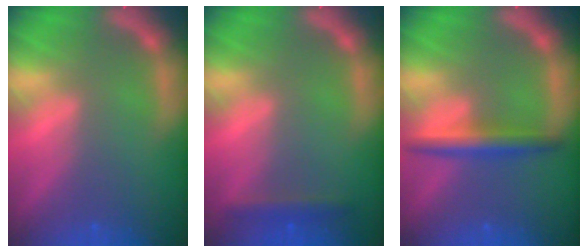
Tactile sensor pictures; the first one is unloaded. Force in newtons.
{"total": 1.9}
{"total": 3.5}